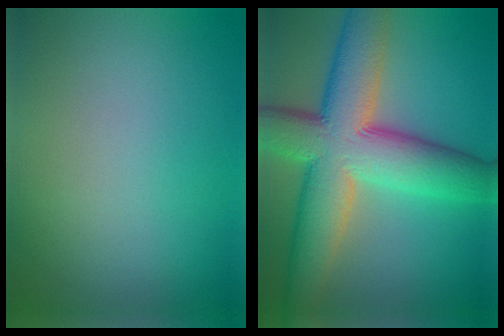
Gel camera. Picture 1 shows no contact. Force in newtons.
{"total": 12.0, "press": 12.0, "slide": 0.6}